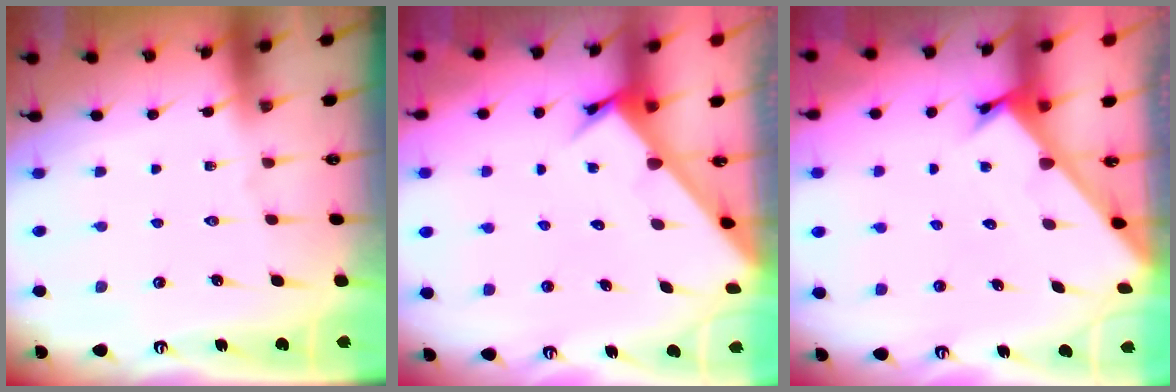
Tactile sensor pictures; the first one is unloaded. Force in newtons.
{"total": 3.6, "press": 3.6, "slide": 0.2}
{"total": 3.7, "press": 3.7, "slide": 0.2}